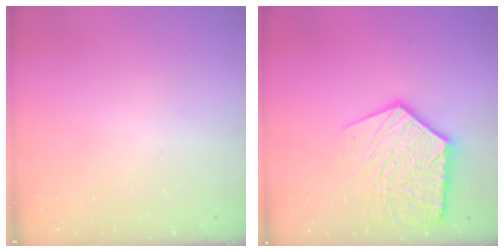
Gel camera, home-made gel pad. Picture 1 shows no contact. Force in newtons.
{"total": 16.6, "press": 16.5, "slide": 1.6}